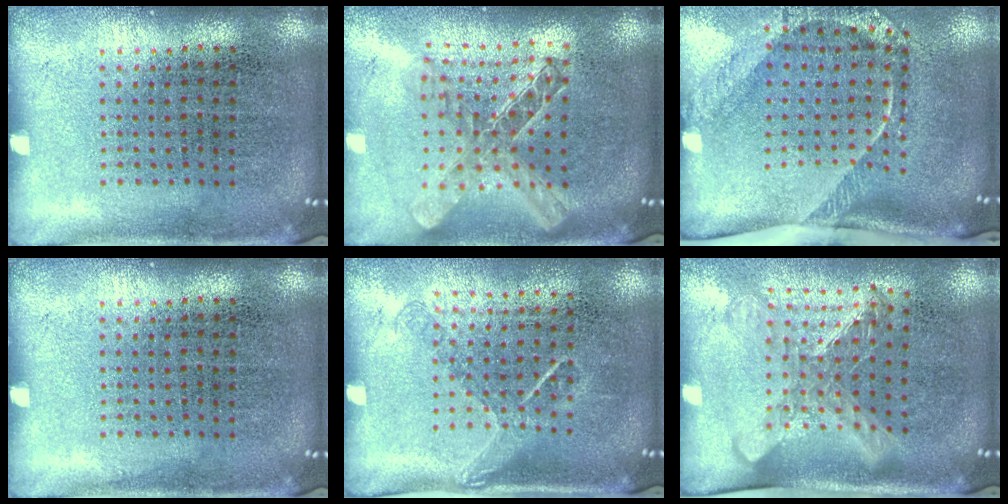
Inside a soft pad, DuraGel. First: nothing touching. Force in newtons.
{"total": 2.0, "press": 1.7, "slide": 1.1}
{"total": 2.7, "press": 1.7, "slide": 2.0}
{"total": 0.0}
{"total": 1.3, "press": 1.0, "slide": 0.9}
{"total": 1.6, "press": 1.3, "slide": 0.9}